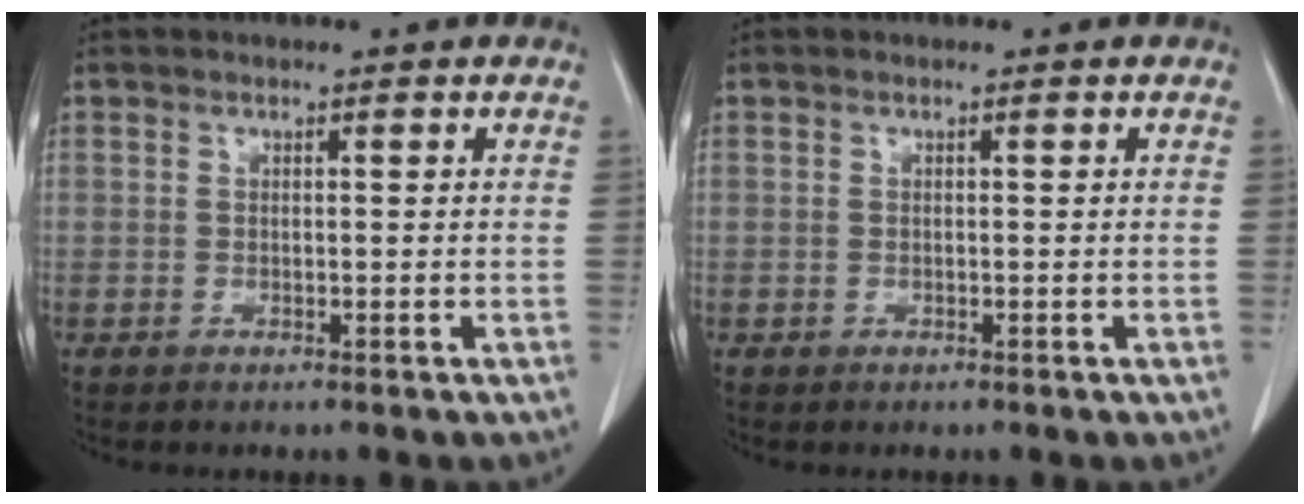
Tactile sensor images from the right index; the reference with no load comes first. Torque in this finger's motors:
{"motor_torque": [-0.12, 0.05, -0.12, -0.07]}